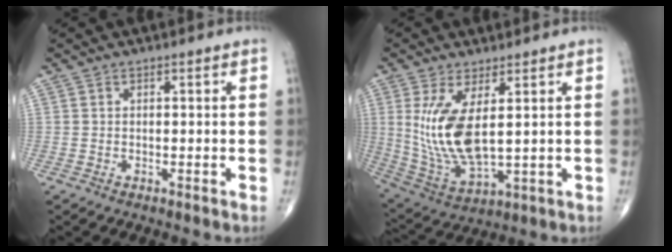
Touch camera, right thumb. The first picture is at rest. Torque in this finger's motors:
{"motor_torque": [-0.58, 1.06, 0.98, 0.78, 0.46]}